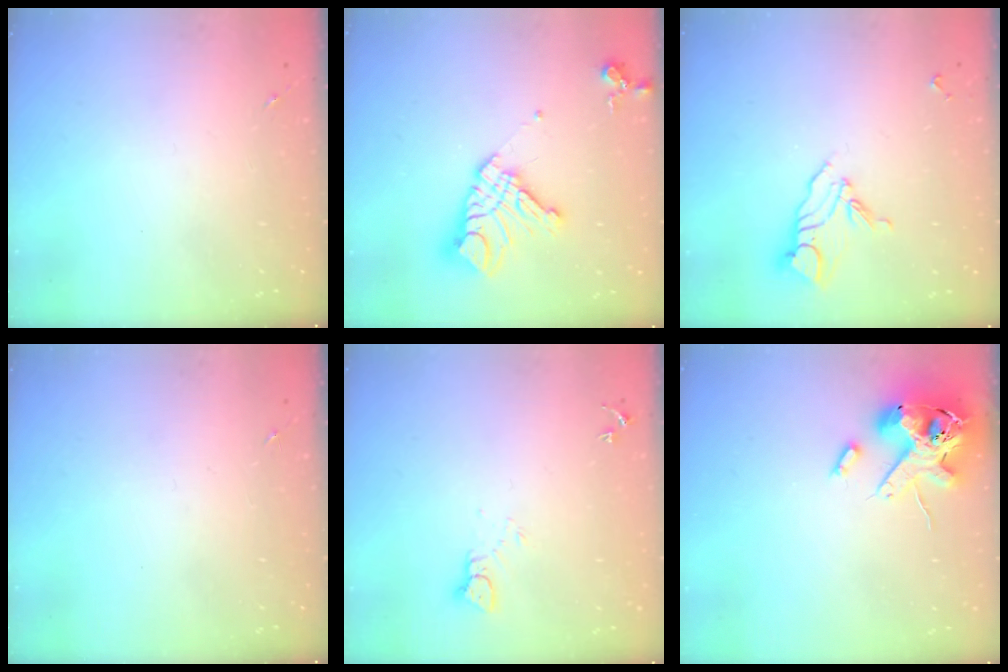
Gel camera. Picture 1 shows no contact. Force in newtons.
{"total": 16.4, "press": 16.3, "slide": 2.1}
{"total": 9.9, "press": 9.8, "slide": 0.8}
{"total": 0.0}
{"total": 3.1, "press": 3.1, "slide": 0.1}
{"total": 16.4, "press": 16.2, "slide": 2.7}